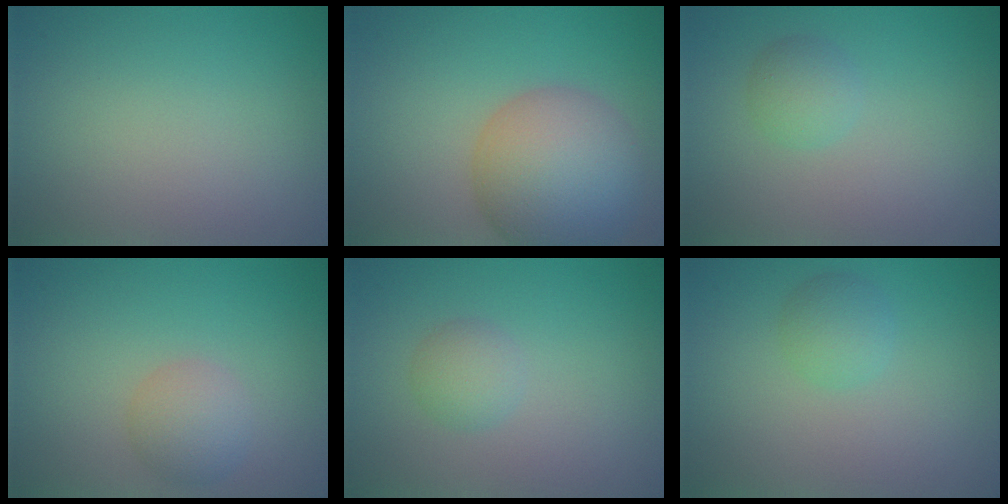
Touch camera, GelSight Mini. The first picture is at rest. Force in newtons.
{"total": 8.8, "press": 8.8, "slide": 0.5}
{"total": 1.7, "press": 1.7, "slide": 0.0}
{"total": 2.7, "press": 2.7, "slide": 0.2}
{"total": 1.8, "press": 1.8, "slide": 0.1}
{"total": 1.9, "press": 1.9, "slide": 0.1}